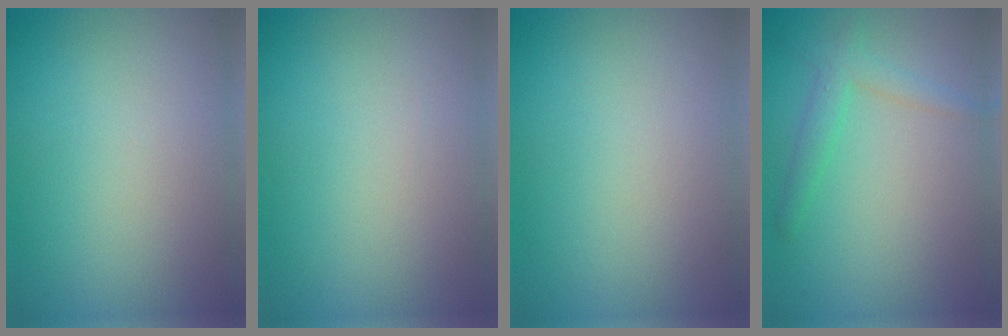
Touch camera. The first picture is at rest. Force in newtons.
{"total": 0.0}
{"total": 0.0}
{"total": 2.4, "press": 2.4, "slide": 0.1}